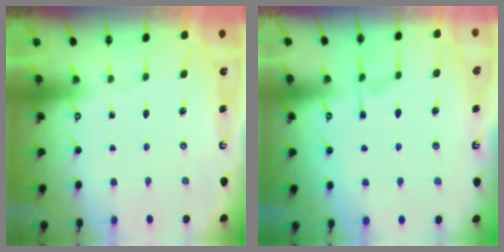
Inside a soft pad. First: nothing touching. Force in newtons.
{"total": 1.2, "press": 0.1, "slide": 1.2}